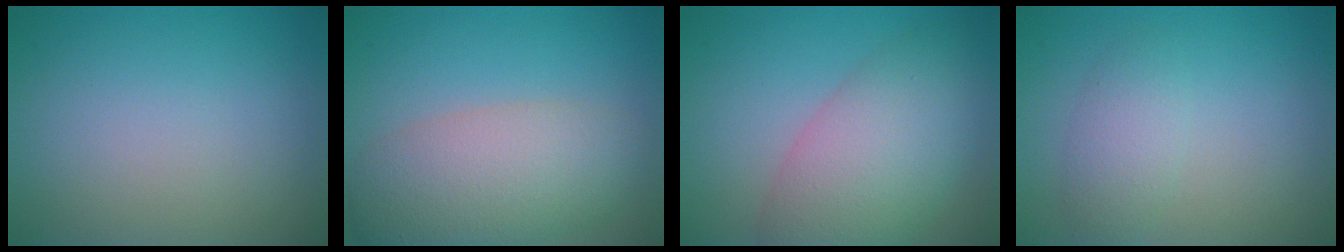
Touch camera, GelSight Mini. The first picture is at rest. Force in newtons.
{"total": 6.8, "press": 6.8, "slide": 0.3}
{"total": 7.7, "press": 7.7, "slide": 0.5}
{"total": 2.4, "press": 2.4, "slide": 0.1}